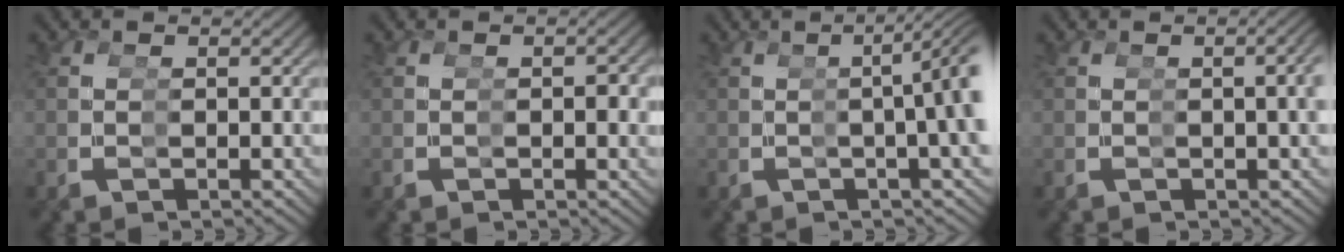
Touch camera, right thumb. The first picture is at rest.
{"total": 1.1, "force": [-0.2, 0.2, 1.1], "torque": [-0.014, 0.001, -0.003]}
{"total": 6.2, "force": [0.6, 1.3, 6.1], "torque": [-0.077, 0.020, 0.001]}
{"total": 2.7, "force": [0.1, 0.1, 2.7], "torque": [-0.034, 0.011, 0.002]}